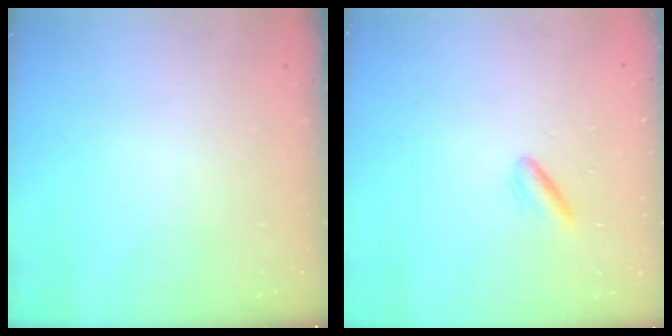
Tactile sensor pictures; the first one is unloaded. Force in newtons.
{"total": 2.5, "press": 2.4, "slide": 0.9}